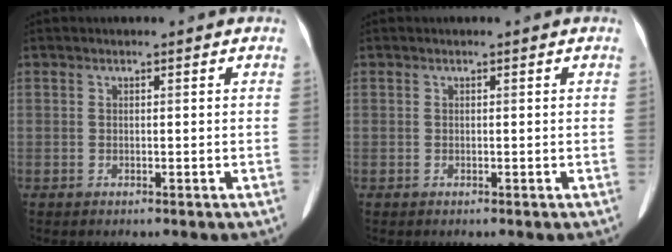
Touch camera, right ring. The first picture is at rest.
{"total": 0.0}